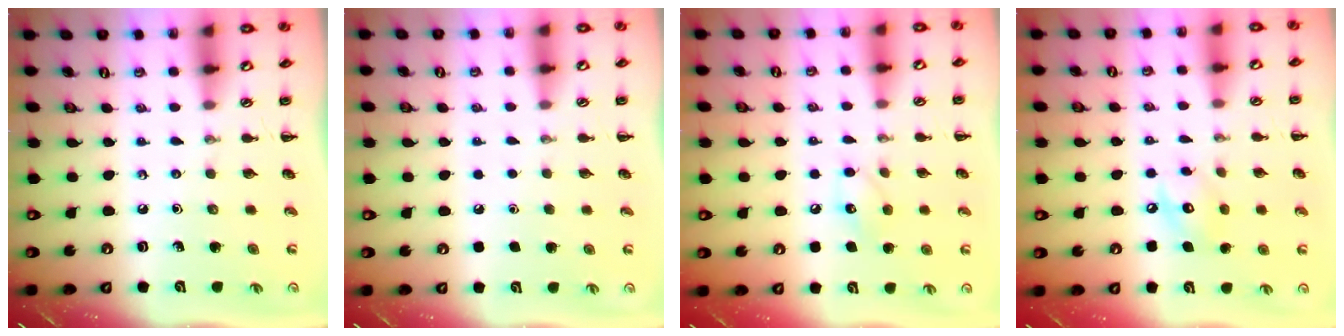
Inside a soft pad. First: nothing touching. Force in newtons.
{"total": 1.7, "press": 1.7, "slide": 0.1}
{"total": 7.8, "press": 7.7, "slide": 1.3}
{"total": 7.7, "press": 7.6, "slide": 1.2}